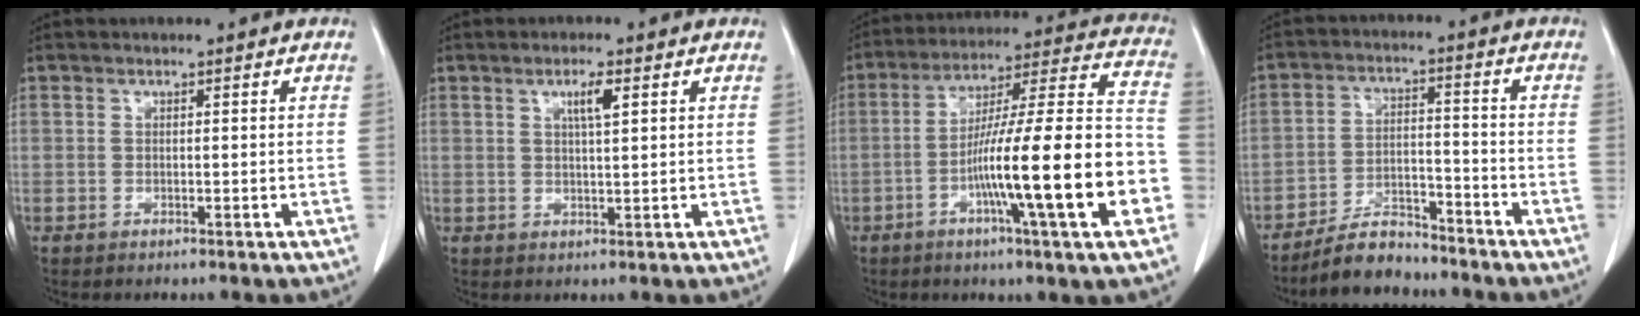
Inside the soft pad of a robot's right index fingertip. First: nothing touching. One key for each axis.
{"total": 3.1, "fx": 1.4, "fy": 0.2, "fz": 2.8, "tx": -0.049, "ty": -0.001, "tz": 0.022}
{"total": 21.6, "fx": -6.6, "fy": 0.6, "fz": 20.5, "tx": -0.284, "ty": 0.006, "tz": -0.105}
{"total": 7.0, "fx": -6.3, "fy": 2.3, "fz": 1.9, "tx": -0.035, "ty": 0.001, "tz": -0.113}